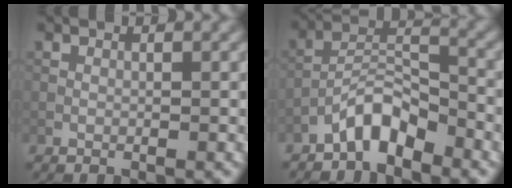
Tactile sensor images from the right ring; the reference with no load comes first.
{"total": 4.5, "force": [-3.5, 1.4, 2.5], "torque": [-0.039, 0.018, -0.071]}